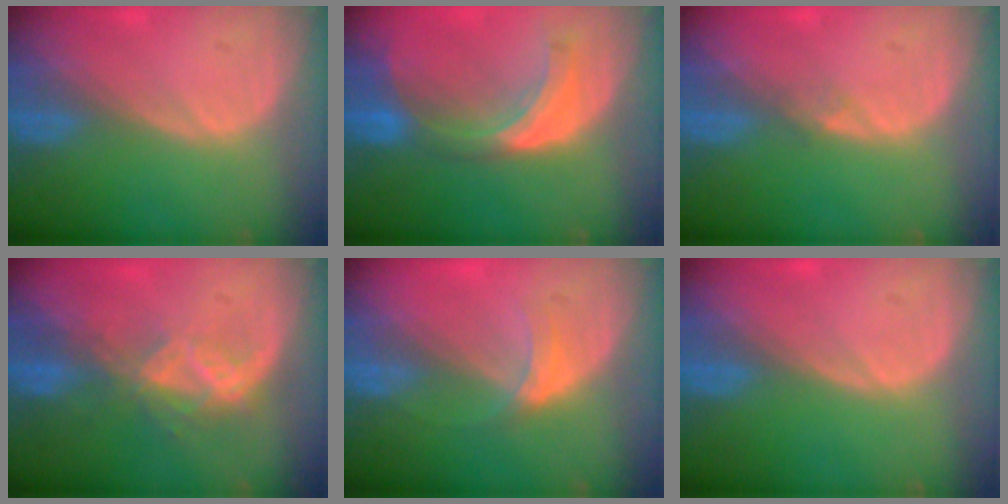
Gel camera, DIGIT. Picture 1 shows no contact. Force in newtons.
{"total": 7.8, "press": 6.9, "slide": 3.7}
{"total": 0.8, "press": 0.8, "slide": 0.0}
{"total": 6.7, "press": 5.7, "slide": 3.5}
{"total": 3.2, "press": 2.8, "slide": 1.6}
{"total": 0.0}